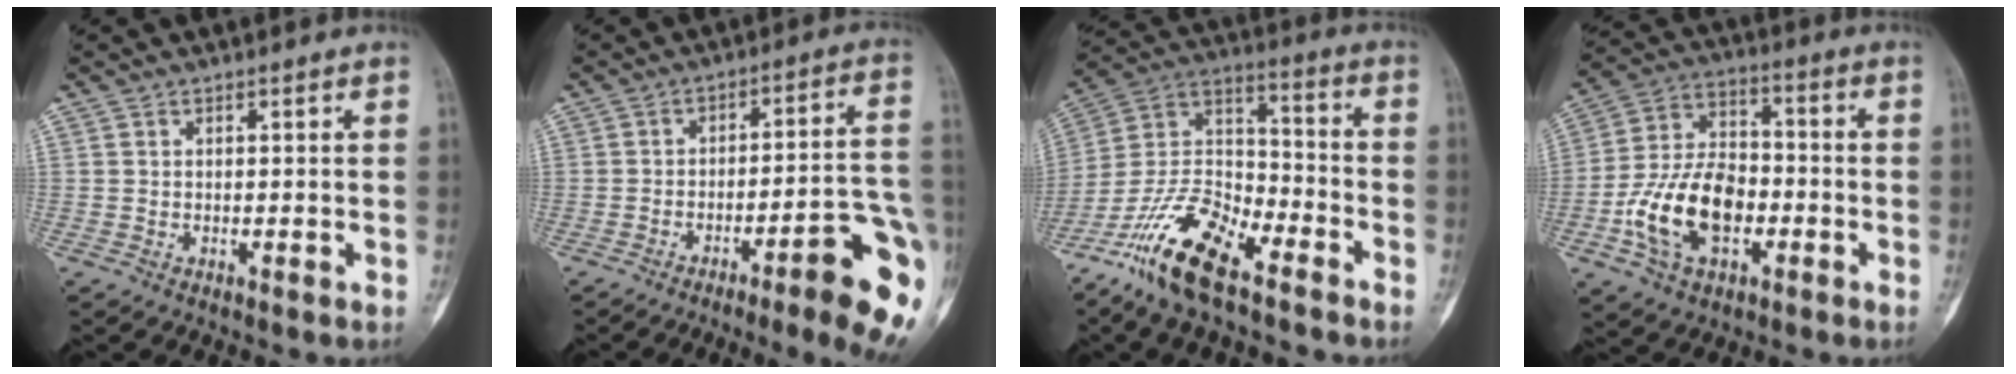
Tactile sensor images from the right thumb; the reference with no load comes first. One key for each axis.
{"total": 16.5, "fx": -7.5, "fy": 2.5, "fz": 14.4, "tx": -0.139, "ty": 0.046, "tz": -0.098}
{"total": 16.6, "fx": -11.4, "fy": 6.2, "fz": 10.3, "tx": -0.192, "ty": 0.073, "tz": -0.218}
{"total": 16.0, "fx": -4.6, "fy": 10.0, "fz": 11.7, "tx": -0.206, "ty": 0.034, "tz": -0.083}